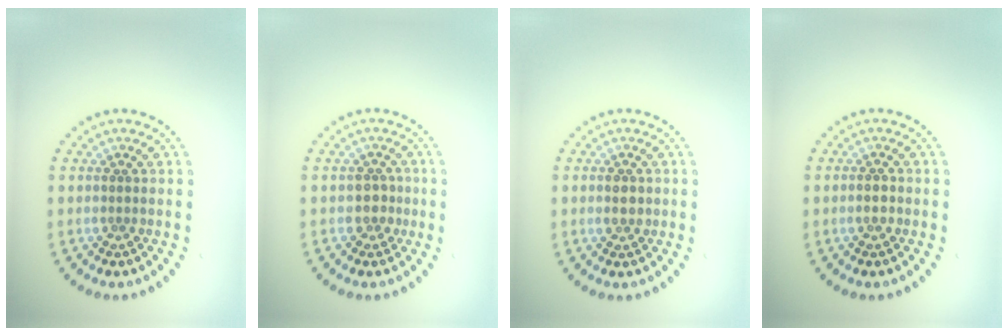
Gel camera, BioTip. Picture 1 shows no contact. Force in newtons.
{"total": 1.7, "press": 1.5, "slide": 0.9}
{"total": 1.4, "press": 1.4, "slide": 0.2}
{"total": 1.1, "press": 1.0, "slide": 0.3}